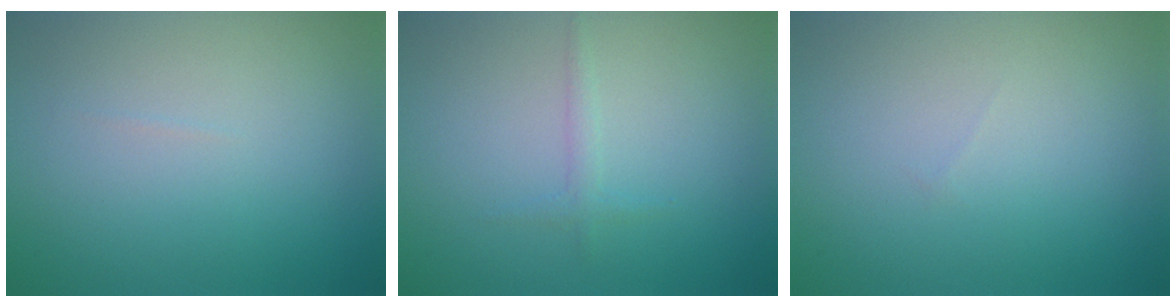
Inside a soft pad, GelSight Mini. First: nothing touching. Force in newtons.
{"total": 0.9, "press": 0.9, "slide": 0.0}
{"total": 0.0}